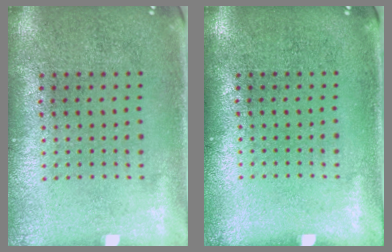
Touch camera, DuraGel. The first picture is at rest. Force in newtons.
{"total": 0.0}